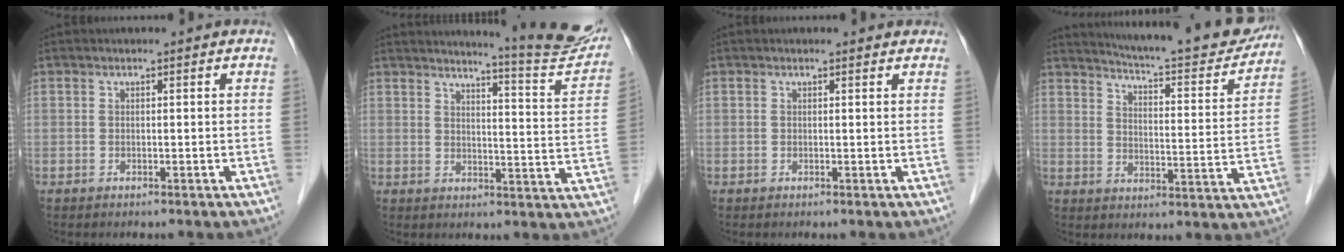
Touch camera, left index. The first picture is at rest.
{"total": 14.6, "force": [13.8, -0.6, 4.8], "torque": [-0.064, -0.075, 0.155]}
{"total": 1.7, "force": [1.7, 0.4, 0.2], "torque": [-0.012, -0.003, 0.011]}
{"total": 20.7, "force": [19.2, 2.4, 7.4], "torque": [-0.106, -0.049, 0.243]}